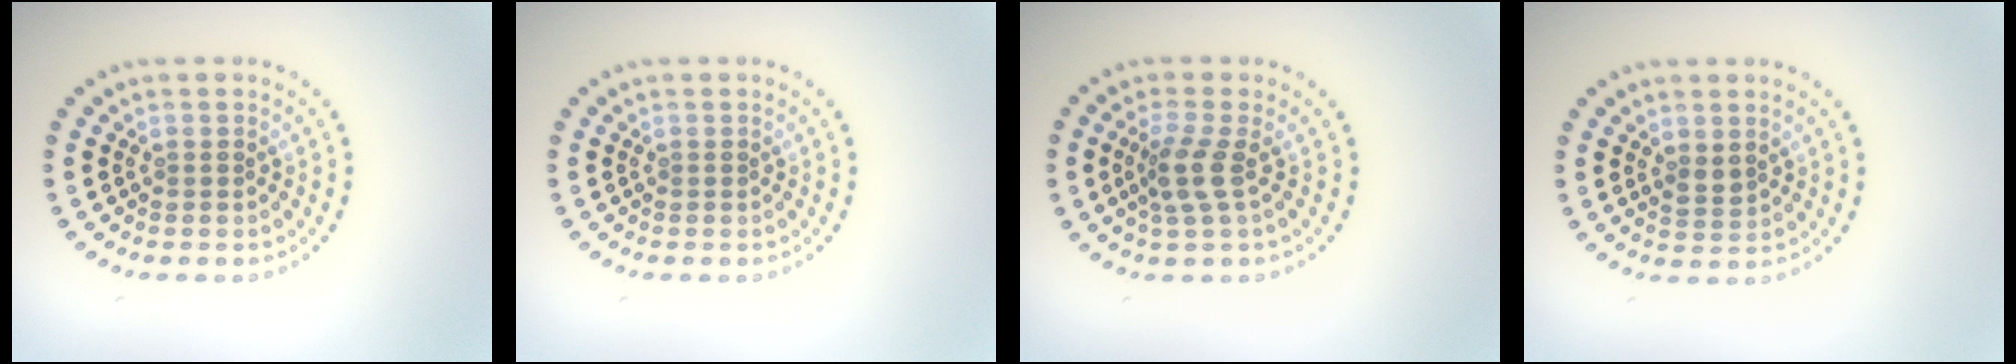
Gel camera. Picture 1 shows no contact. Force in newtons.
{"total": 0.0}
{"total": 2.6, "press": 2.0, "slide": 1.6}
{"total": 1.2, "press": 1.2, "slide": 0.5}